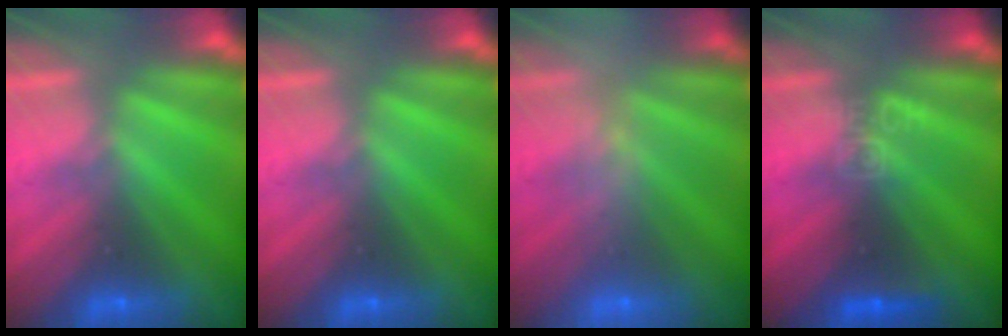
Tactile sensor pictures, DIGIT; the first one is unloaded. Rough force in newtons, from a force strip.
{"total": 0.0}
{"total": 2.5}
{"total": 3.2}